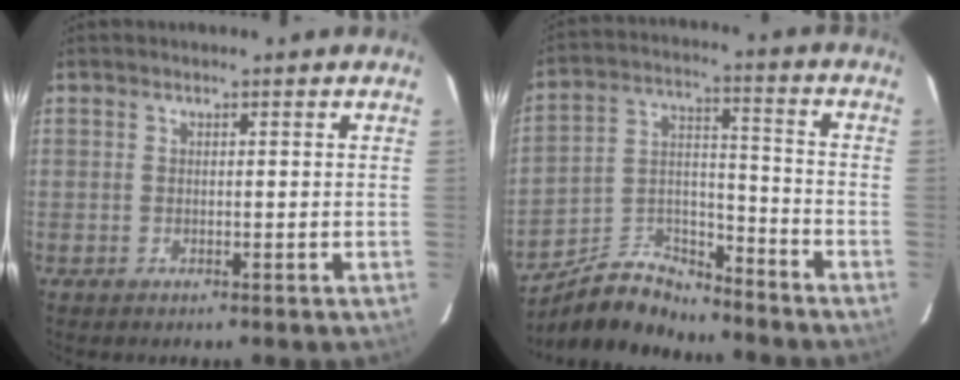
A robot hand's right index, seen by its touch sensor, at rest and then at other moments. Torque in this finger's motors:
{"motor_torque": [0.40, -0.69, -0.21, -0.07]}